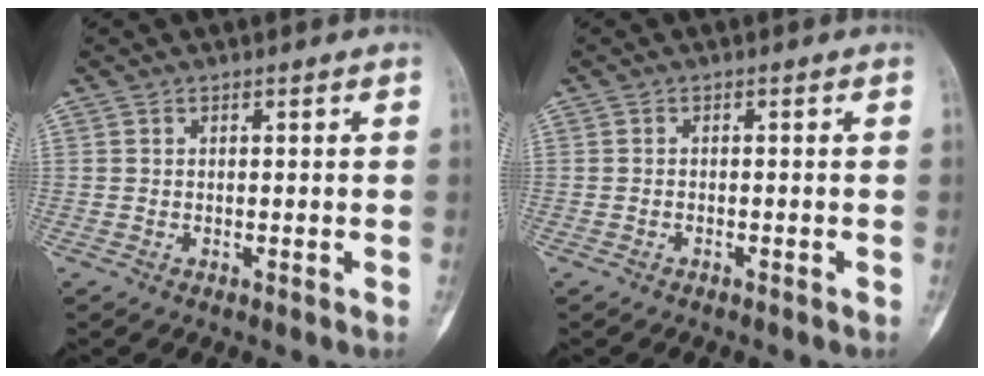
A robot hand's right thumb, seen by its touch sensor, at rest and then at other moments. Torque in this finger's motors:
{"motor_torque": [-0.66, -0.25, -0.02, 0.08, -0.01]}